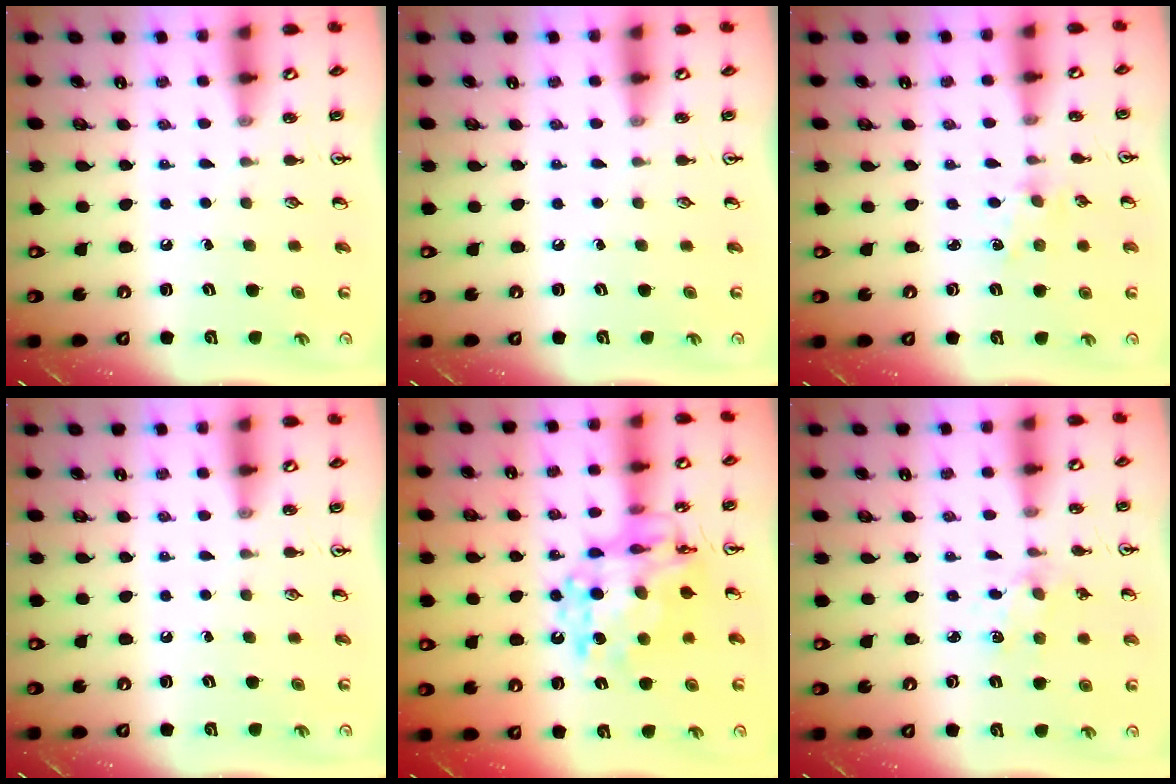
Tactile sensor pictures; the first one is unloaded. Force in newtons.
{"total": 0.0}
{"total": 1.9, "press": 1.8, "slide": 0.4}
{"total": 0.0}
{"total": 14.9, "press": 14.8, "slide": 1.3}
{"total": 2.5, "press": 2.4, "slide": 0.3}